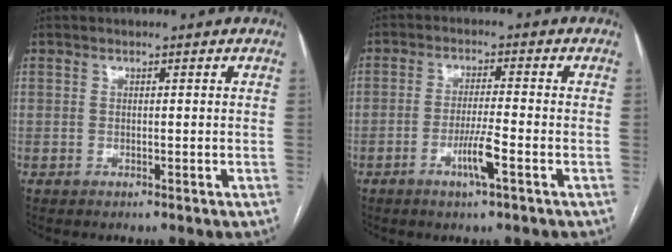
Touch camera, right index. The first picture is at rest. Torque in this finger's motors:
{"motor_torque": [0.96, -0.23, 0.43, 0.10]}